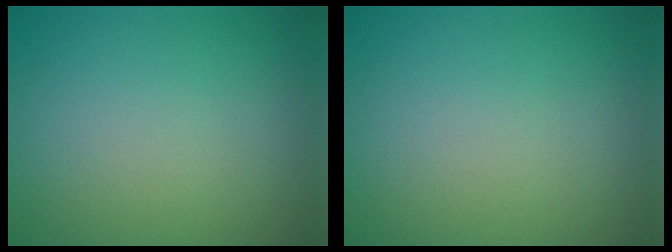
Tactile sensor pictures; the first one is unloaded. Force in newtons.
{"total": 0.0}